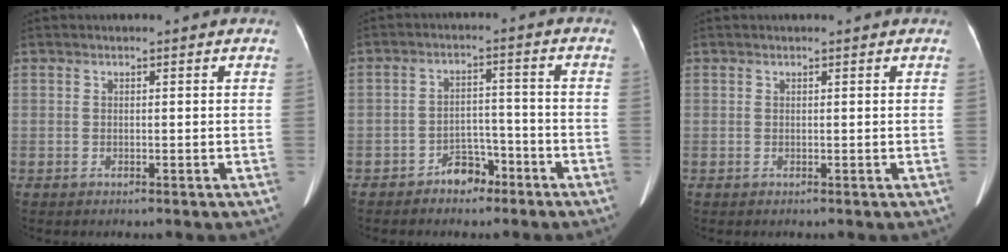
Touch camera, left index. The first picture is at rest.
{"total": 4.6, "force": [-3.4, 2.5, 1.8], "torque": [-0.028, 0.010, -0.053]}
{"total": 1.0, "force": [0.9, 0.0, 0.3], "torque": [-0.006, 0.011, 0.013]}